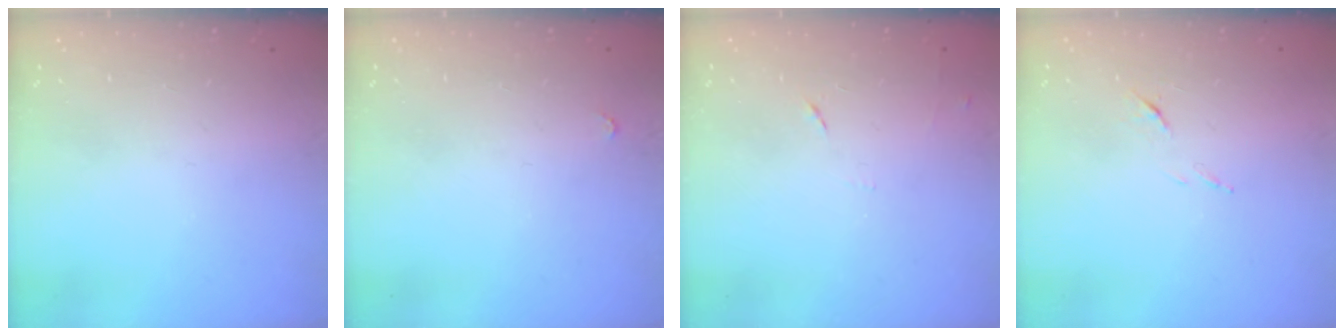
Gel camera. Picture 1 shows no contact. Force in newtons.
{"total": 2.8, "press": 2.8, "slide": 0.4}
{"total": 4.3, "press": 4.3, "slide": 0.6}
{"total": 6.1, "press": 6.0, "slide": 0.7}